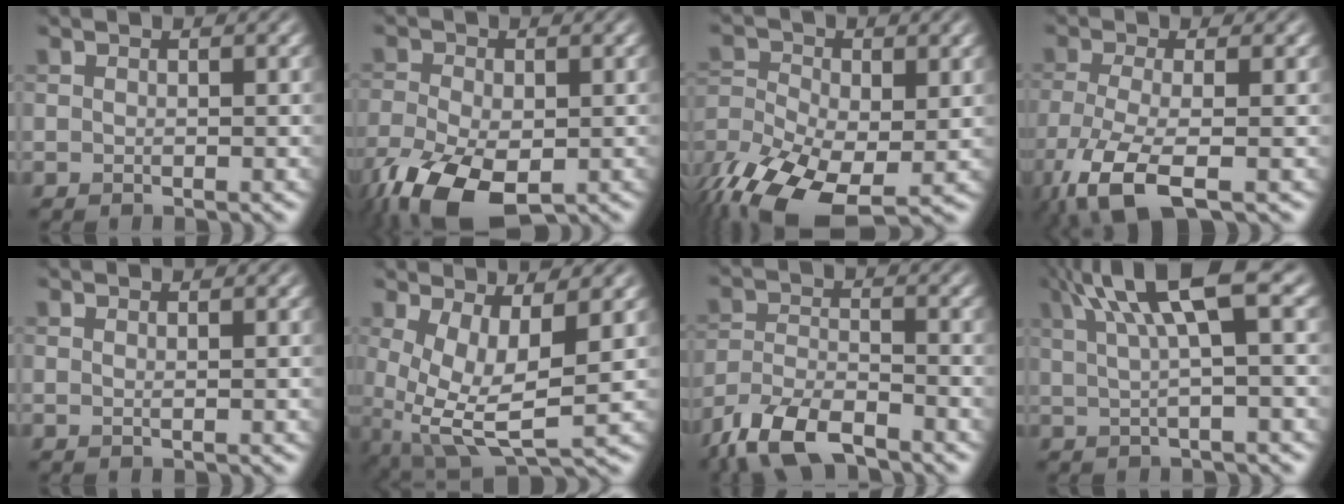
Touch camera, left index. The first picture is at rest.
{"total": 9.7, "force": [-4.9, 4.9, 6.7], "torque": [-0.150, -0.045, -0.083]}
{"total": 10.7, "force": [-5.5, 5.5, 7.3], "torque": [-0.135, -0.019, -0.104]}
{"total": 6.8, "force": [-3.7, 2.0, 5.4], "torque": [-0.120, -0.015, -0.077]}
{"total": 0.6, "force": [0.3, 0.2, 0.5], "torque": [-0.002, 0.001, 0.004]}
{"total": 7.6, "force": [0.0, 3.0, 7.0], "torque": [-0.146, -0.013, 0.006]}
{"total": 7.4, "force": [-5.7, 2.5, 4.0], "torque": [-0.075, -0.006, -0.117]}
{"total": 7.5, "force": [3.0, 1.7, 6.6], "torque": [-0.101, 0.021, 0.051]}